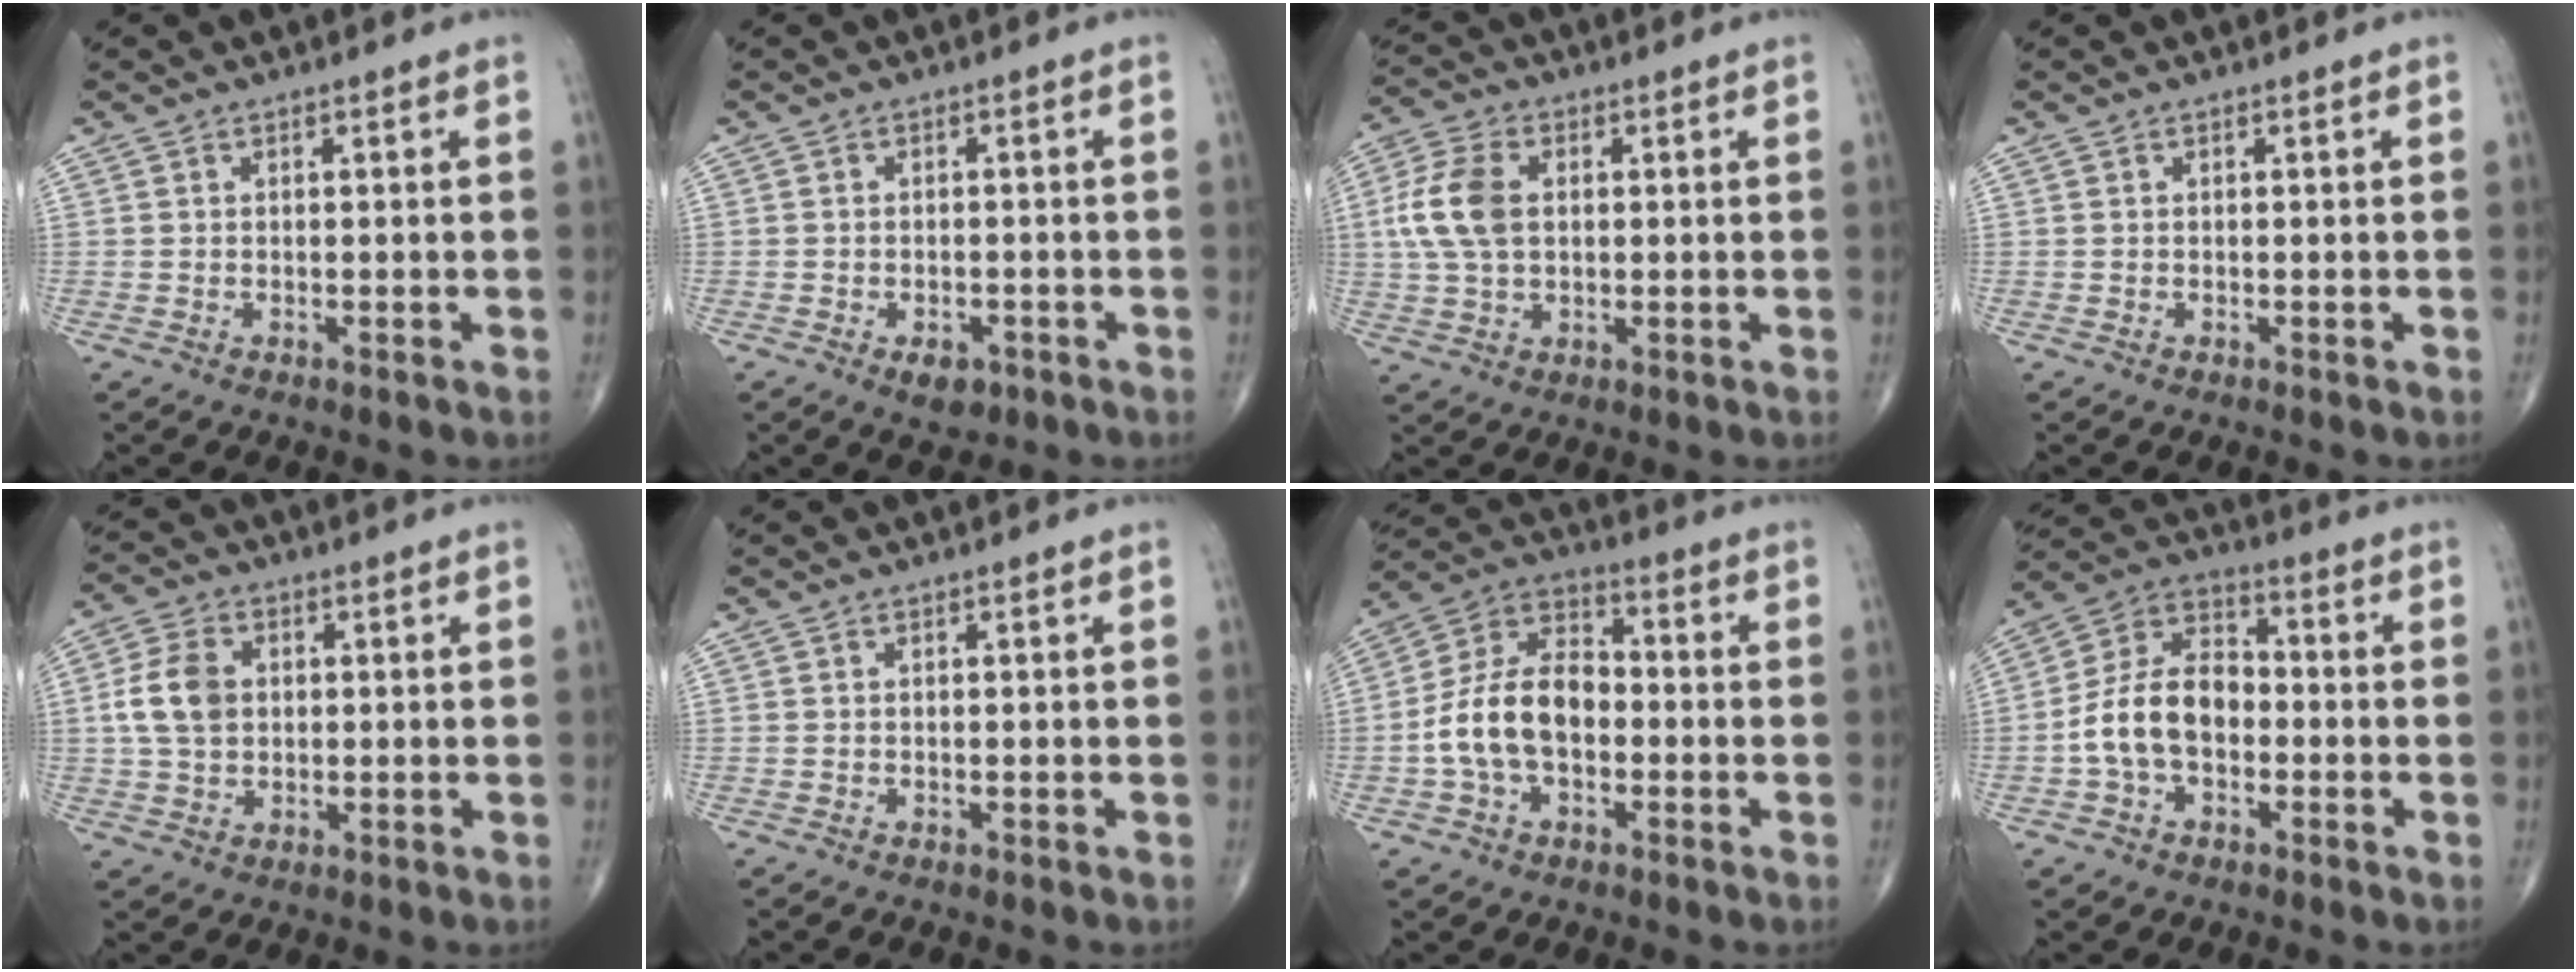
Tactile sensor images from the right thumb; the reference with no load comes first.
{"total": 3.5, "force": [-1.8, 2.0, 2.1], "torque": [-0.021, 0.003, -0.022]}
{"total": 9.8, "force": [1.3, 6.3, 7.4], "torque": [-0.160, 0.009, 0.025]}
{"total": 0.0}
{"total": 8.0, "force": [0.9, 5.8, 5.4], "torque": [-0.098, 0.006, 0.015]}
{"total": 0.0}
{"total": 13.2, "force": [-2.1, 8.4, 10.0], "torque": [-0.179, 0.041, -0.048]}
{"total": 12.1, "force": [-2.2, 8.0, 8.9], "torque": [-0.155, 0.041, -0.052]}